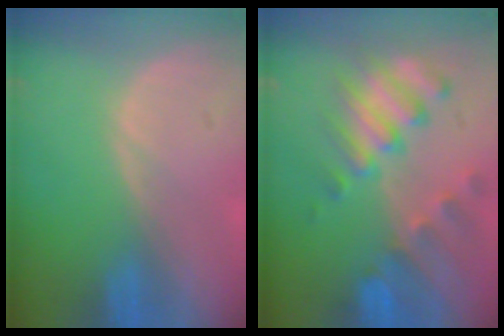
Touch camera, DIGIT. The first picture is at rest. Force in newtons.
{"total": 10.2, "press": 8.9, "slide": 5.1}